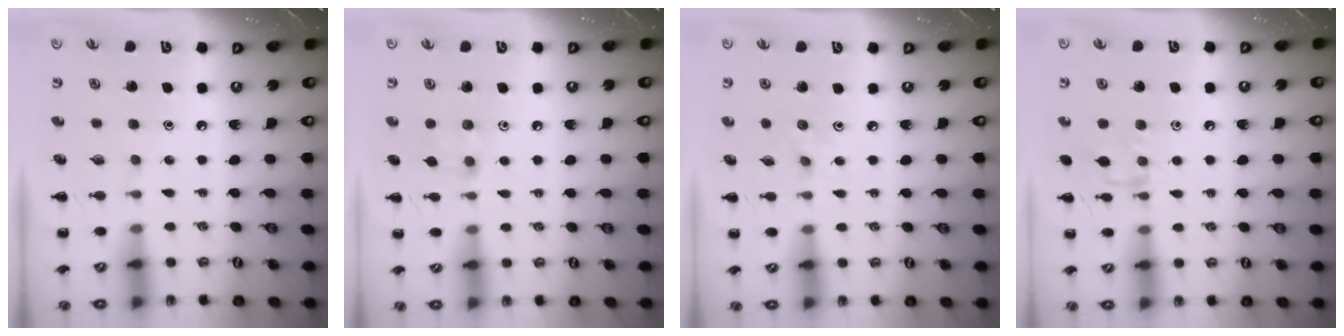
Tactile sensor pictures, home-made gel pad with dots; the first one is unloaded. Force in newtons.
{"total": 4.8, "press": 4.6, "slide": 1.3}
{"total": 2.5, "press": 2.3, "slide": 1.0}
{"total": 7.8, "press": 7.8, "slide": 0.9}